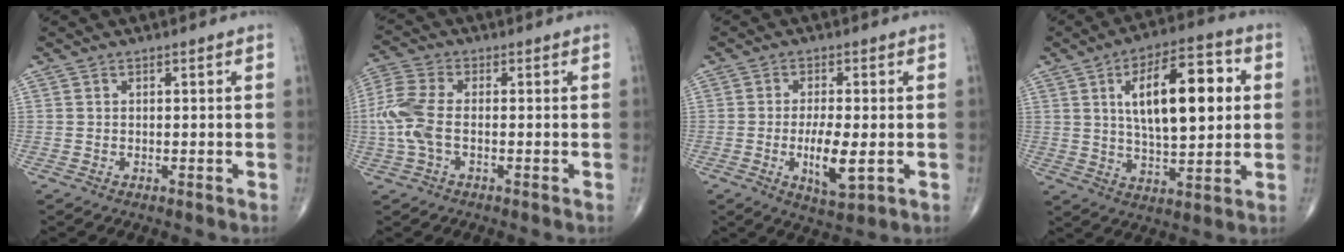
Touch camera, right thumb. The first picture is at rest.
{"total": 8.3, "force": [-1.0, 4.2, 7.0], "torque": [-0.192, 0.018, -0.025]}
{"total": 7.6, "force": [-1.5, 2.4, 7.0], "torque": [-0.127, -0.016, -0.023]}
{"total": 17.6, "force": [3.7, 7.4, 15.5], "torque": [-0.219, 0.004, 0.058]}